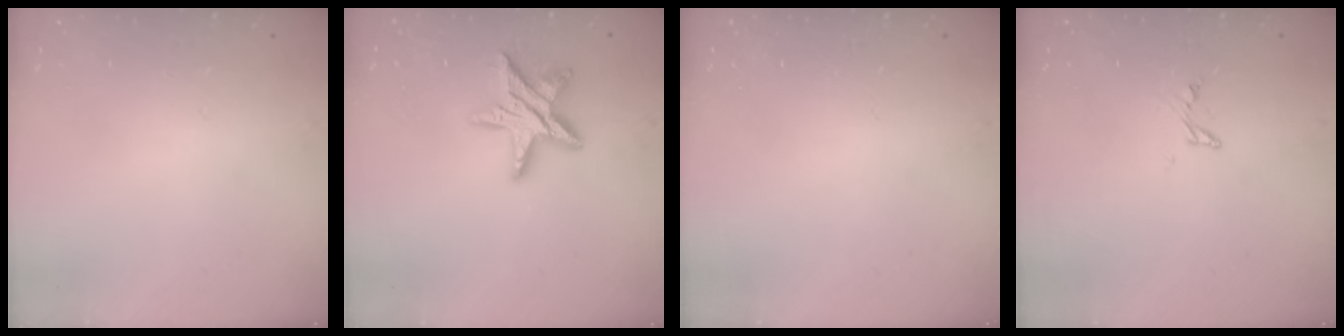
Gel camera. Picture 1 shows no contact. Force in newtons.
{"total": 13.8, "press": 13.8, "slide": 0.7}
{"total": 0.0}
{"total": 2.7, "press": 2.7, "slide": 0.1}